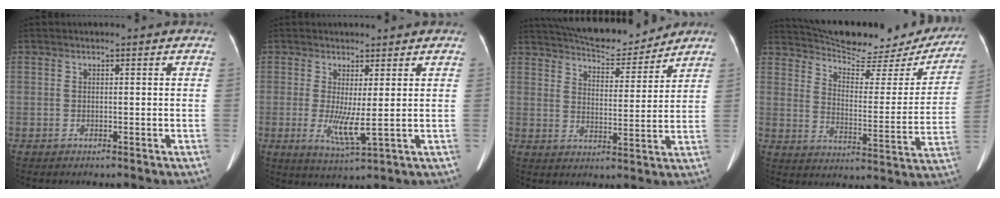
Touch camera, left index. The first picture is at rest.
{"total": 4.8, "force": [0.3, 0.5, 4.7], "torque": [-0.092, -0.017, 0.014]}
{"total": 14.0, "force": [12.9, 2.5, 4.6], "torque": [-0.074, 0.002, 0.196]}
{"total": 22.7, "force": [21.2, 4.8, 6.8], "torque": [-0.099, -0.039, 0.275]}